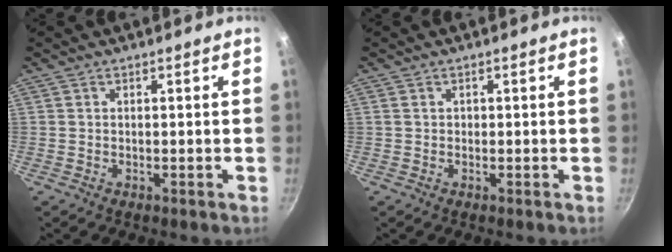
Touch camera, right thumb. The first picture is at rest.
{"total": 0.7, "force": [0.1, 0.6, 0.2], "torque": [0.000, 0.002, 0.001]}